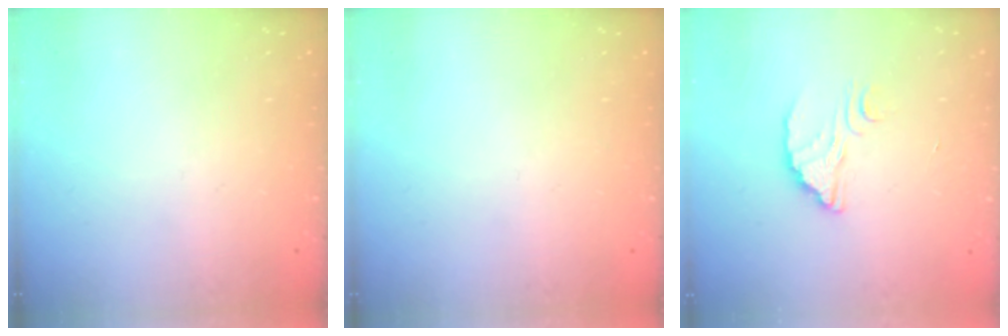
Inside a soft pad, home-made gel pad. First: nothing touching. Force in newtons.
{"total": 0.0}
{"total": 2.9, "press": 2.9, "slide": 0.0}